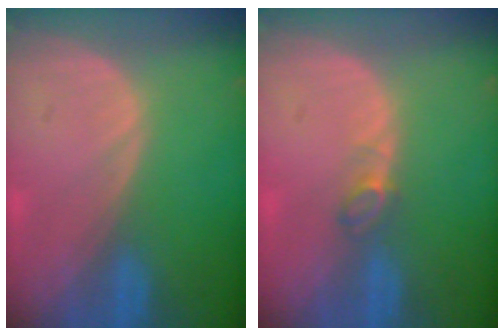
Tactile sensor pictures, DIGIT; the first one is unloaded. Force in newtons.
{"total": 2.0, "press": 1.9, "slide": 0.4}